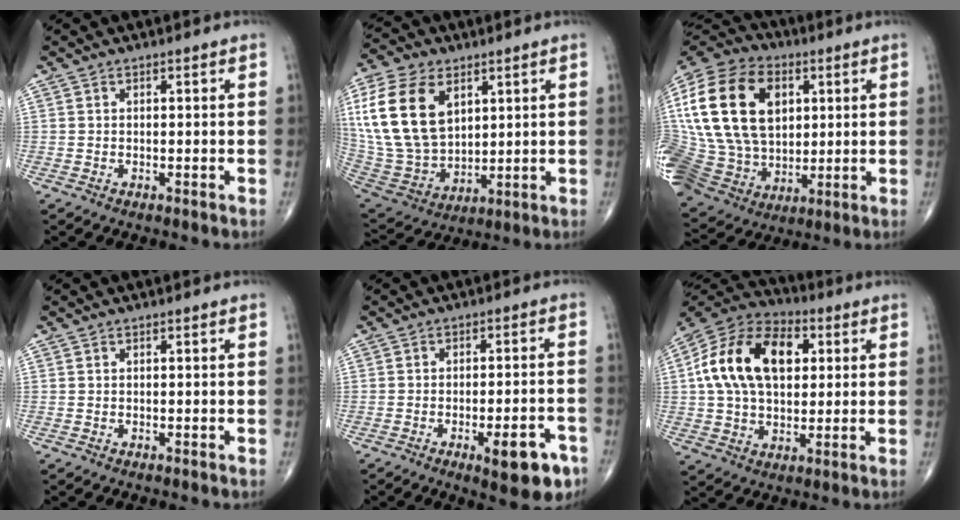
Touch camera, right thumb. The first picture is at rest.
{"total": 20.9, "force": [6.9, 13.7, 14.3], "torque": [-0.287, -0.020, 0.143]}
{"total": 30.8, "force": [6.9, 21.6, 20.9], "torque": [-0.441, 0.024, 0.140]}
{"total": 0.0}
{"total": 9.6, "force": [-4.9, 3.1, 7.7], "torque": [-0.088, 0.021, -0.059]}
{"total": 20.2, "force": [4.2, 12.7, 15.2], "torque": [-0.261, 0.015, 0.065]}